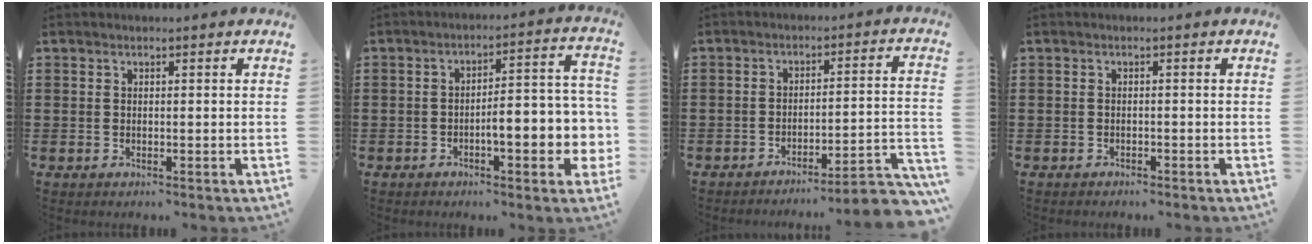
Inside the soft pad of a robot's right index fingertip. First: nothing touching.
{"total": 6.8, "force": [-2.2, 1.7, 6.2], "torque": [-0.089, -0.017, -0.043]}
{"total": 5.3, "force": [-4.7, 0.0, 2.5], "torque": [-0.039, -0.014, -0.094]}
{"total": 0.9, "force": [-0.8, 0.3, -0.1], "torque": [-0.001, 0.003, -0.019]}